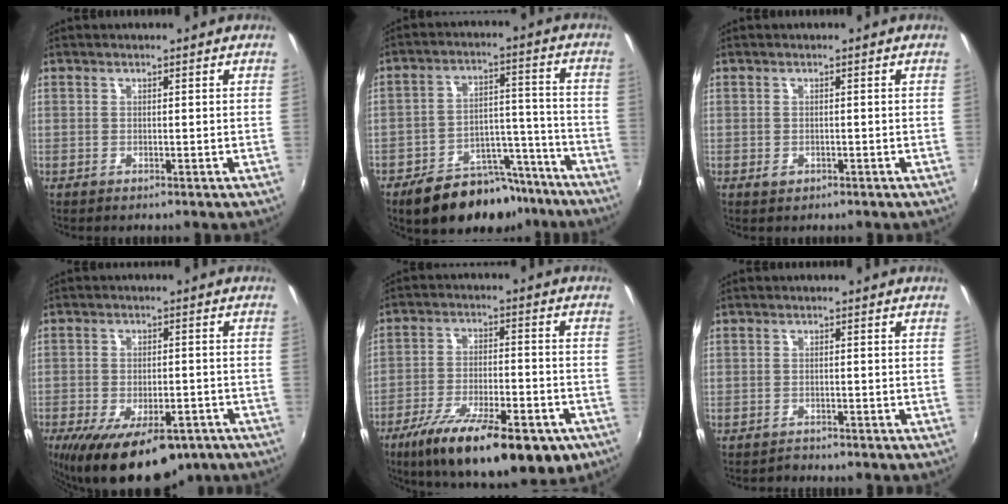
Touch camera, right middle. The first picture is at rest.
{"total": 16.4, "force": [-12.7, 8.1, 6.6], "torque": [-0.120, 0.035, -0.169]}
{"total": 1.2, "force": [-0.6, 0.9, 0.4], "torque": [-0.007, -0.002, -0.007]}
{"total": 15.6, "force": [-10.2, 6.7, 9.8], "torque": [-0.186, -0.034, -0.145]}
{"total": 21.6, "force": [-13.4, 7.2, 15.3], "torque": [-0.267, -0.051, -0.201]}
{"total": 1.3, "force": [-1.1, 0.6, -0.4], "torque": [0.005, 0.005, -0.018]}